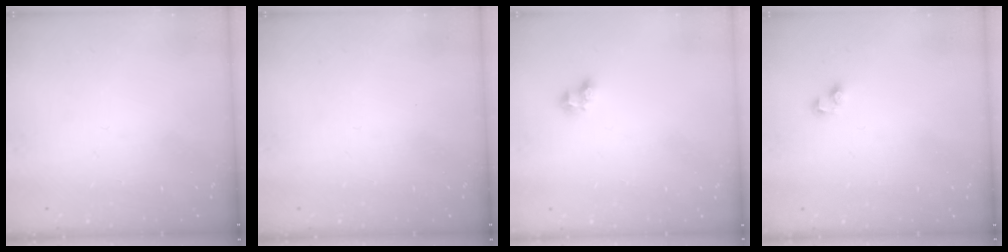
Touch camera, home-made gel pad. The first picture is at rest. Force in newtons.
{"total": 0.0}
{"total": 2.7, "press": 2.5, "slide": 1.0}
{"total": 2.3, "press": 2.3, "slide": 0.2}